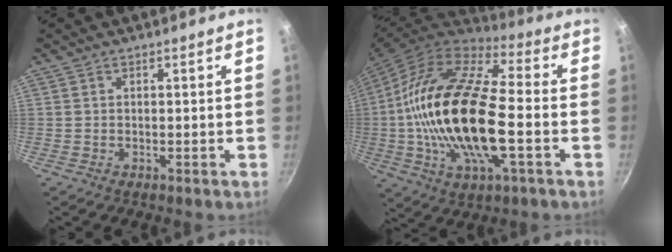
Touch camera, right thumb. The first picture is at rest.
{"total": 25.1, "force": [-2.5, 10.2, 22.8], "torque": [-0.439, 0.021, -0.061]}